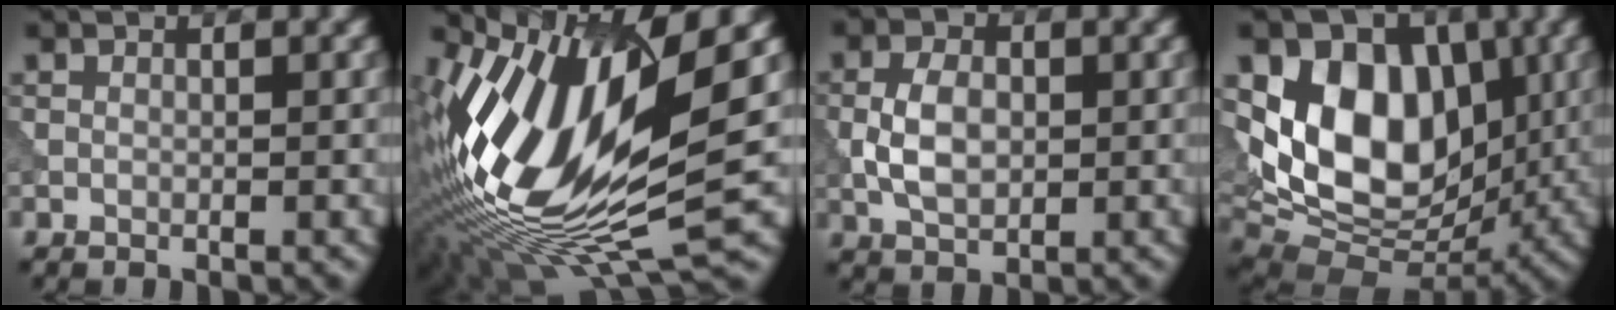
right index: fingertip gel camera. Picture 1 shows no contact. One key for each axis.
{"total": 14.5, "fx": 1.2, "fy": 5.0, "fz": 13.5, "tx": -0.277, "ty": 0.004, "tz": 0.034}
{"total": 3.4, "fx": -0.3, "fy": 2.1, "fz": 2.7, "tx": -0.054, "ty": 0.005, "tz": -0.007}
{"total": 11.8, "fx": 2.0, "fy": 7.9, "fz": 8.5, "tx": -0.134, "ty": 0.000, "tz": 0.025}